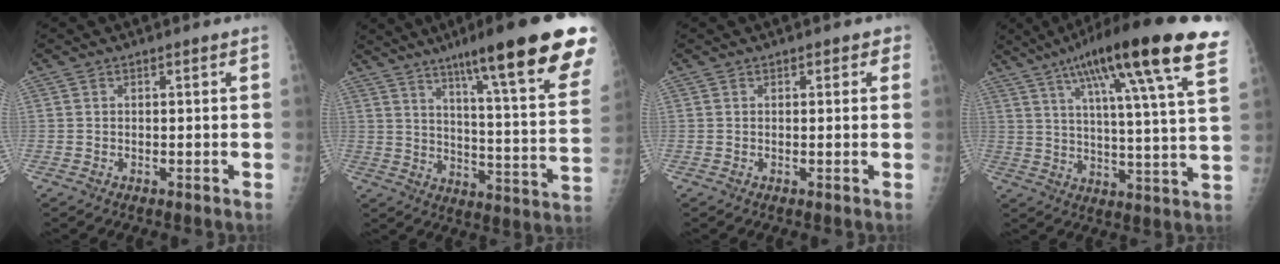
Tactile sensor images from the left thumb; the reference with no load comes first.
{"total": 26.5, "force": [16.8, 3.0, 20.3], "torque": [-0.268, -0.060, 0.236]}
{"total": 1.6, "force": [0.8, 1.1, 0.8], "torque": [0.012, 0.001, 0.003]}
{"total": 24.8, "force": [14.3, 3.0, 20.0], "torque": [-0.298, -0.023, 0.200]}